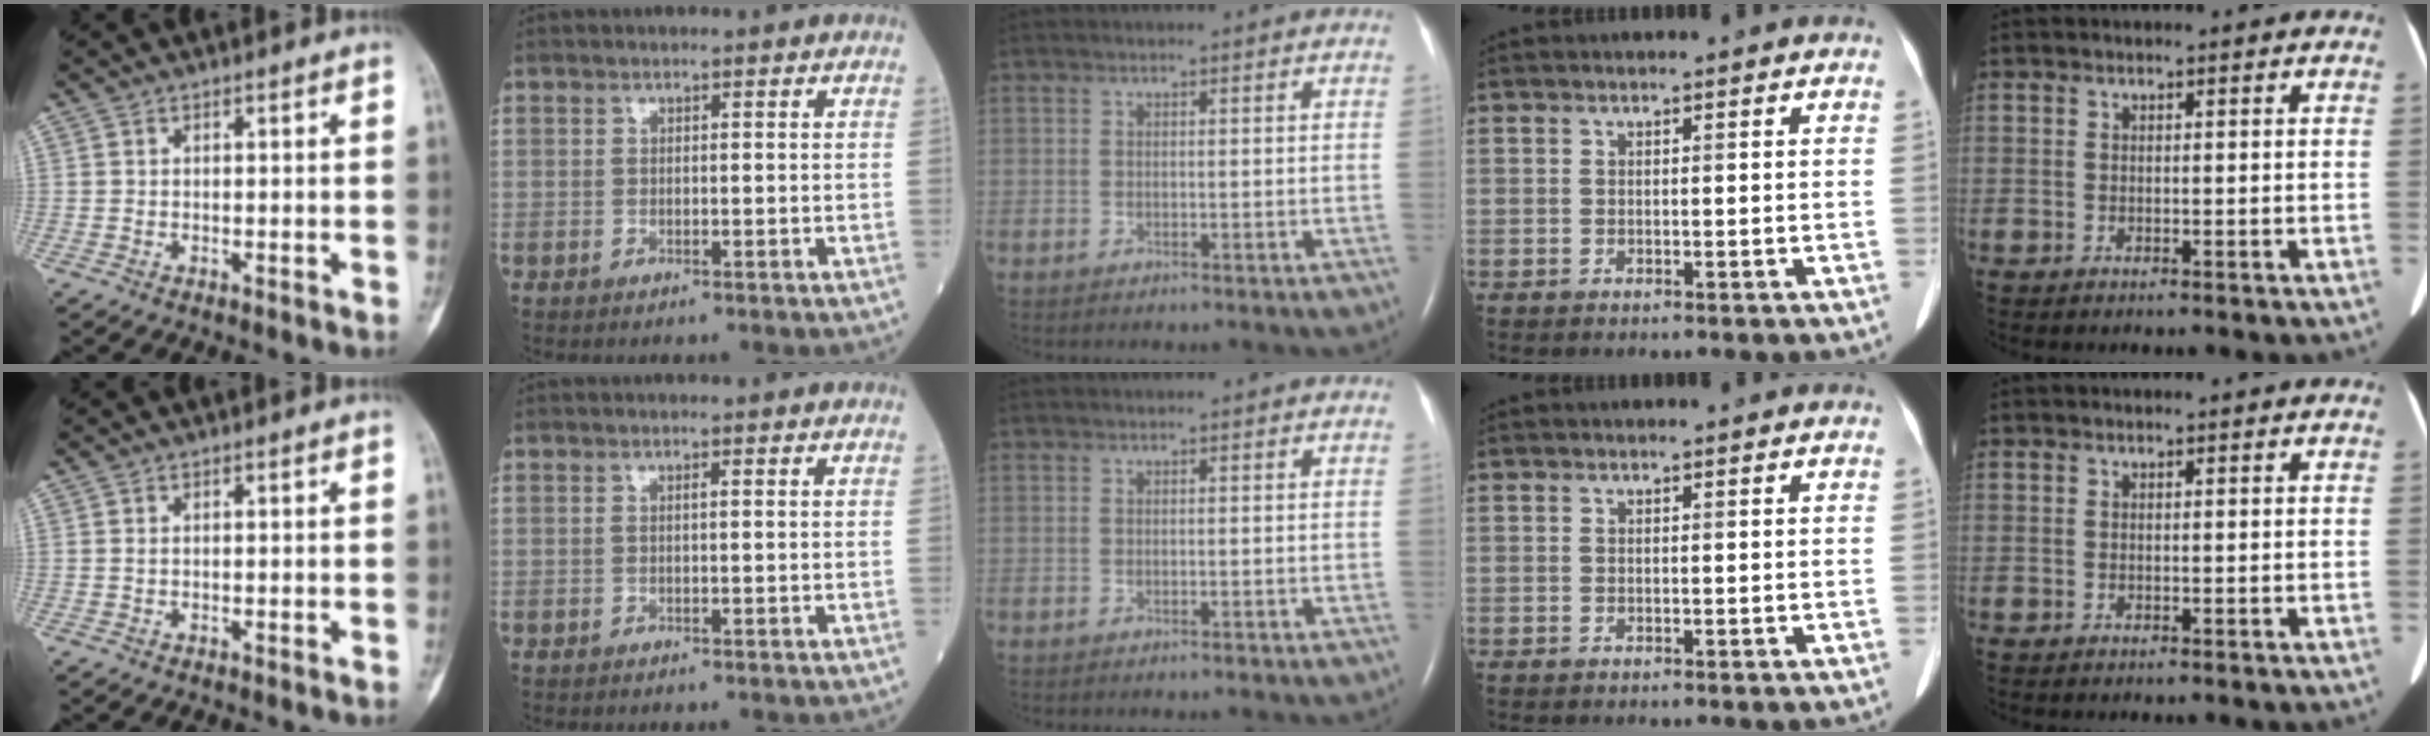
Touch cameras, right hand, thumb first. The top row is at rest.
{"index": {"total": 0.6, "force": [0.1, 0.0, 0.6], "torque": [-0.012, 0.000, 0.001]}}